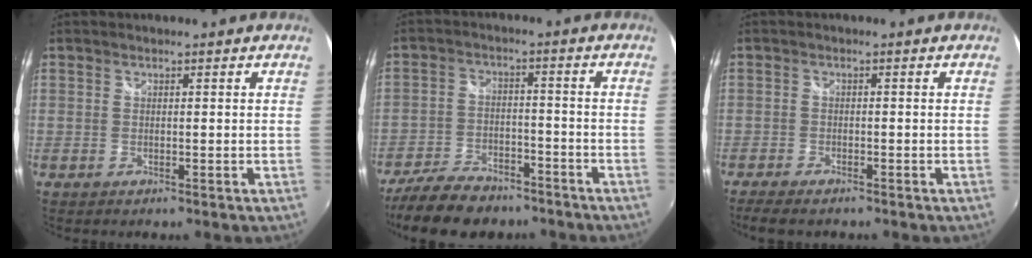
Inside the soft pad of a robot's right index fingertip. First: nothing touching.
{"total": 14.6, "force": [-11.4, 6.5, 6.5], "torque": [-0.156, -0.011, -0.183]}
{"total": 5.0, "force": [-4.2, 1.5, 2.3], "torque": [-0.064, -0.019, -0.076]}